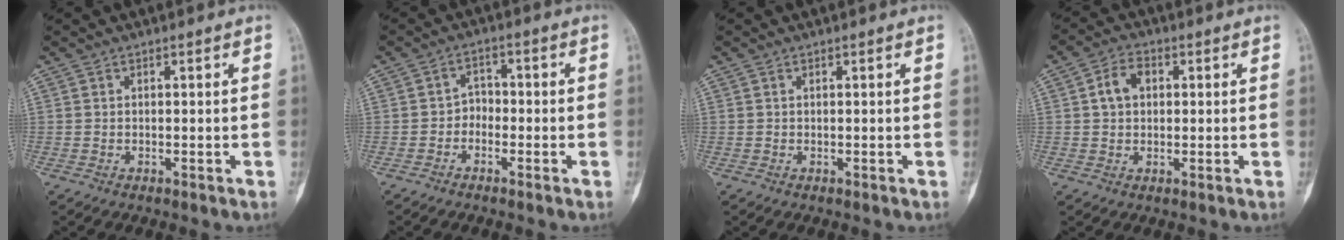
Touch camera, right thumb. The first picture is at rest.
{"total": 2.9, "force": [-1.4, 2.2, 1.2], "torque": [0.004, 0.019, -0.036]}
{"total": 0.0}
{"total": 5.2, "force": [0.9, 3.9, 3.4], "torque": [-0.054, 0.011, 0.013]}